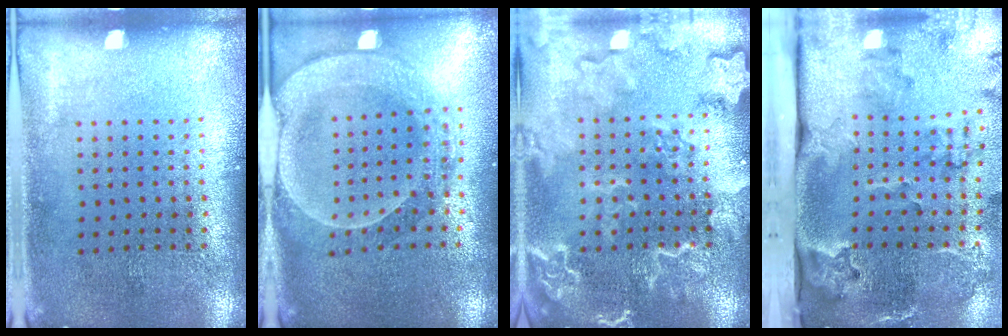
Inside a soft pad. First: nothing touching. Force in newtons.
{"total": 2.2, "press": 2.0, "slide": 0.9}
{"total": 4.8, "press": 4.8, "slide": 0.7}
{"total": 4.0, "press": 2.7, "slide": 3.0}